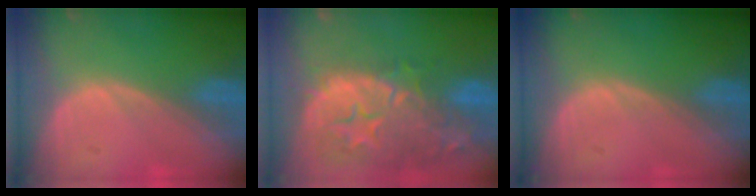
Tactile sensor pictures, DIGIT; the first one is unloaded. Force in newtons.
{"total": 15.1, "press": 12.0, "slide": 9.1}
{"total": 0.0}